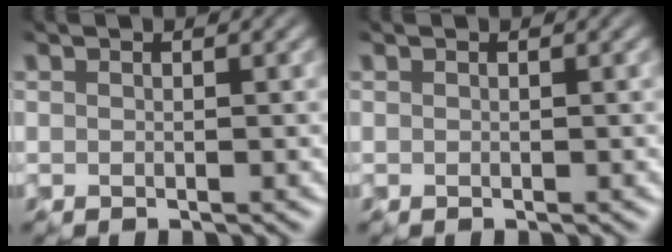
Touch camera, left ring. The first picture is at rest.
{"total": 0.0}